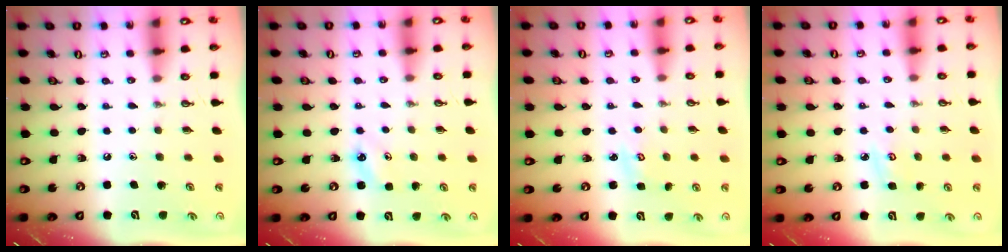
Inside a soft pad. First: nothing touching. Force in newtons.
{"total": 3.7, "press": 3.7, "slide": 0.4}
{"total": 2.5, "press": 2.5, "slide": 0.3}
{"total": 3.9, "press": 3.9, "slide": 0.4}